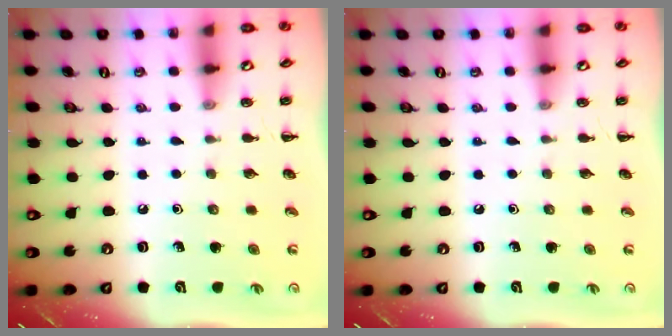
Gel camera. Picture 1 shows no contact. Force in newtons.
{"total": 0.0}